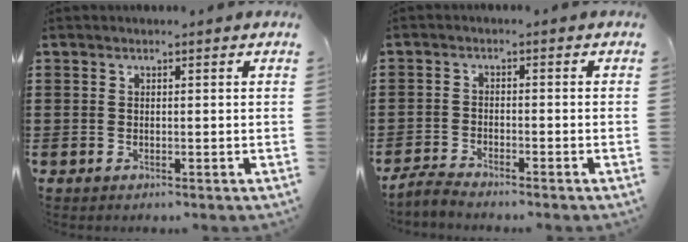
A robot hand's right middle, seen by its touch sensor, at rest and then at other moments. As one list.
[{"total": 2.5, "force": [-2.4, 0.1, 0.6], "torque": [-0.026, -0.001, -0.055]}]